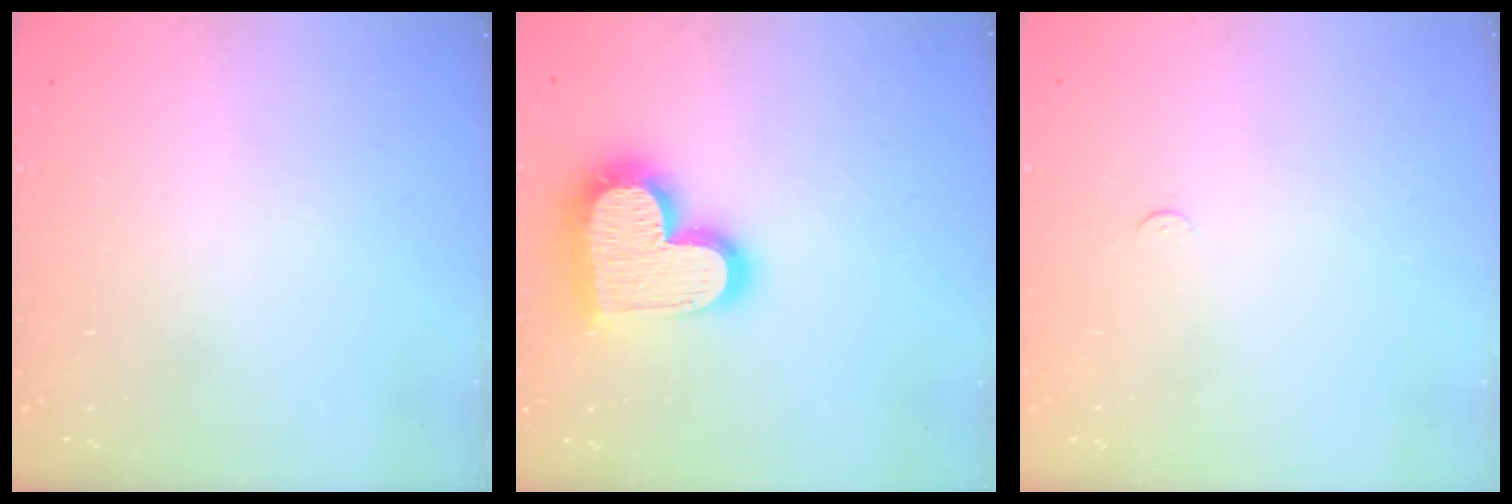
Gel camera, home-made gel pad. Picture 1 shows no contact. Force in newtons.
{"total": 20.7, "press": 20.7, "slide": 1.5}
{"total": 2.3, "press": 2.3, "slide": 0.3}